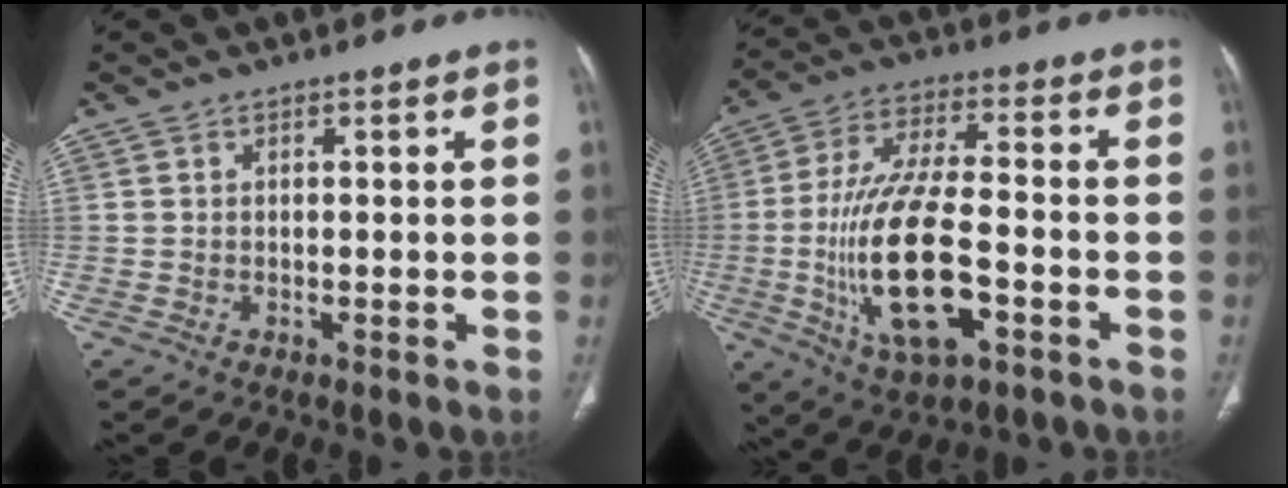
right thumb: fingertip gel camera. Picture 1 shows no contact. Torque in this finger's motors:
{"motor_torque": [2.76, 2.25, 2.34, -0.42, 0.31]}